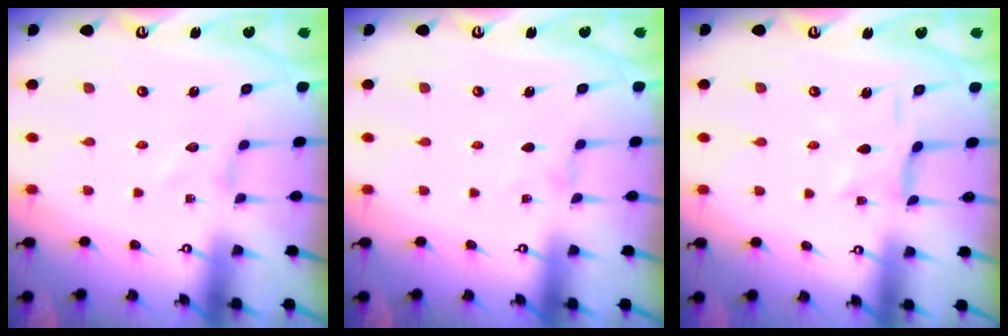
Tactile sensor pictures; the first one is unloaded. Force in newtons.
{"total": 0.8, "press": 0.8, "slide": 0.2}
{"total": 2.3, "press": 2.3, "slide": 0.2}